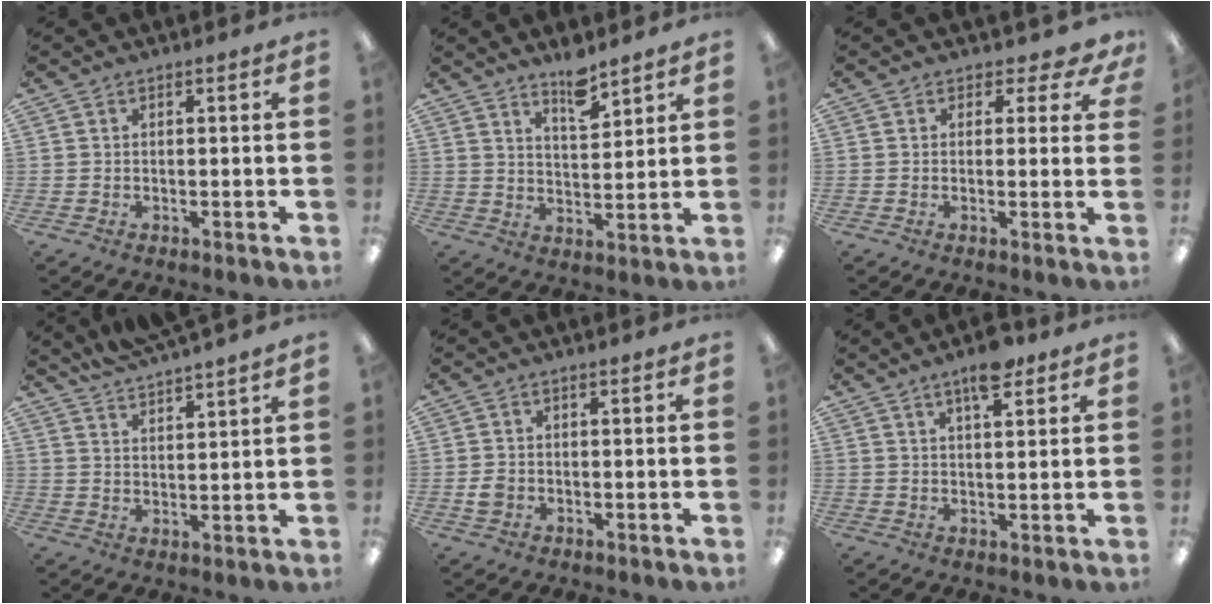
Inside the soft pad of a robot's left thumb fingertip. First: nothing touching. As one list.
[{"total": 7.4, "force": [6.1, 2.3, 3.4], "torque": [-0.042, -0.043, 0.103]}, {"total": 3.1, "force": [1.8, 2.1, 1.3], "torque": [-0.005, -0.009, 0.029]}, {"total": 5.2, "force": [5.2, -0.4, 0.5], "torque": [-0.028, -0.036, 0.096]}, {"total": 2.3, "force": [-0.3, 1.9, 1.3], "torque": [-0.024, 0.004, -0.006]}, {"total": 6.8, "force": [4.7, 2.2, 4.5], "torque": [-0.066, -0.021, 0.076]}]